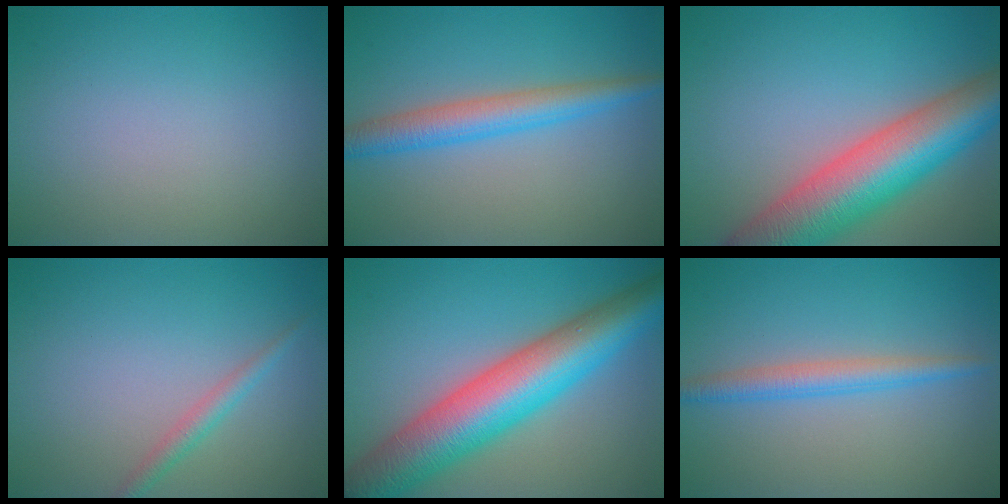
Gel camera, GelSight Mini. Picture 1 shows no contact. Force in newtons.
{"total": 4.0, "press": 4.0, "slide": 0.1}
{"total": 10.9, "press": 10.9, "slide": 0.5}
{"total": 1.6, "press": 1.6, "slide": 0.0}
{"total": 11.0, "press": 10.9, "slide": 0.3}
{"total": 2.7, "press": 2.7, "slide": 0.0}